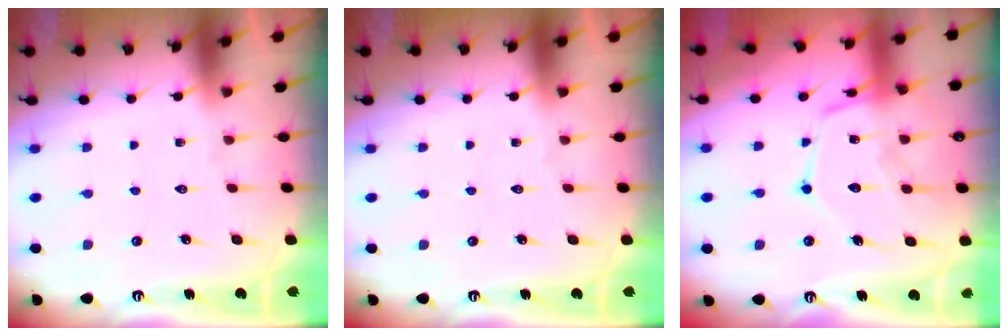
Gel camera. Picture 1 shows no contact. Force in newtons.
{"total": 0.0}
{"total": 16.0, "press": 16.0, "slide": 1.2}